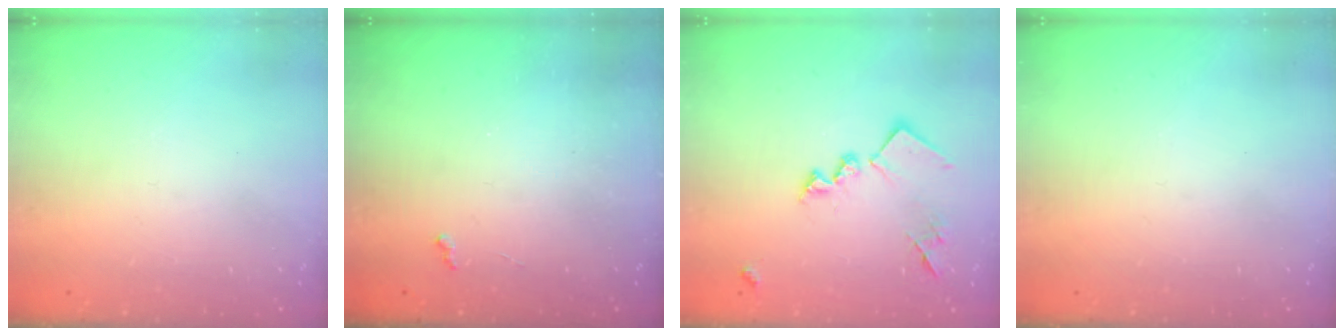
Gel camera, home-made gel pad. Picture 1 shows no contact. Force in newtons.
{"total": 2.6, "press": 2.6, "slide": 0.5}
{"total": 14.7, "press": 14.7, "slide": 0.7}
{"total": 0.0}